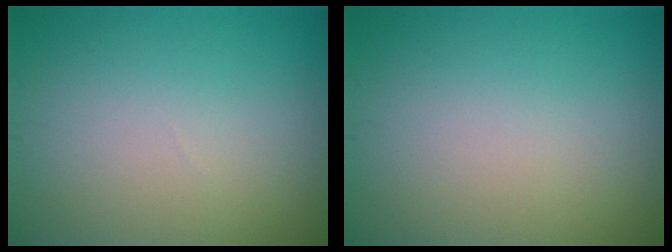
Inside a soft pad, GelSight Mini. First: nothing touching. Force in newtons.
{"total": 0.0}